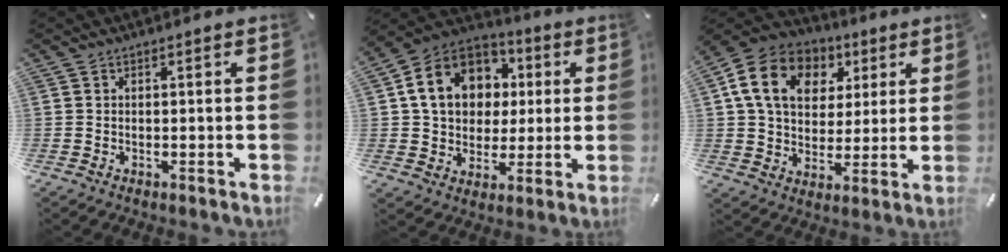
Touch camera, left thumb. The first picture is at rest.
{"total": 14.8, "force": [2.5, 12.7, 7.2], "torque": [-0.133, 0.007, 0.050]}
{"total": 14.9, "force": [5.3, 12.0, 7.3], "torque": [-0.138, 0.000, 0.099]}